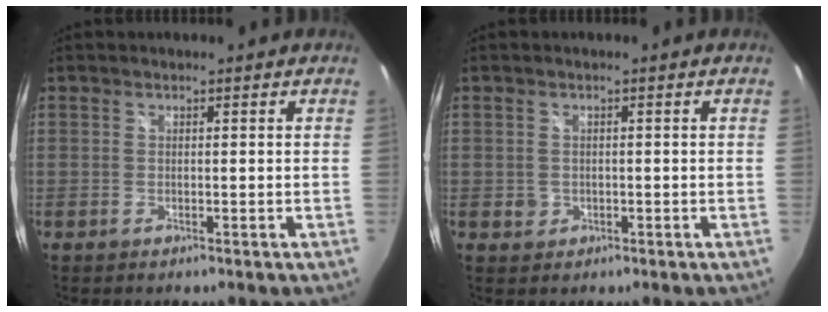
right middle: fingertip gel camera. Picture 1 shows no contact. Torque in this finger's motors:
{"motor_torque": [0.21, -0.23, 0.02, 0.02]}